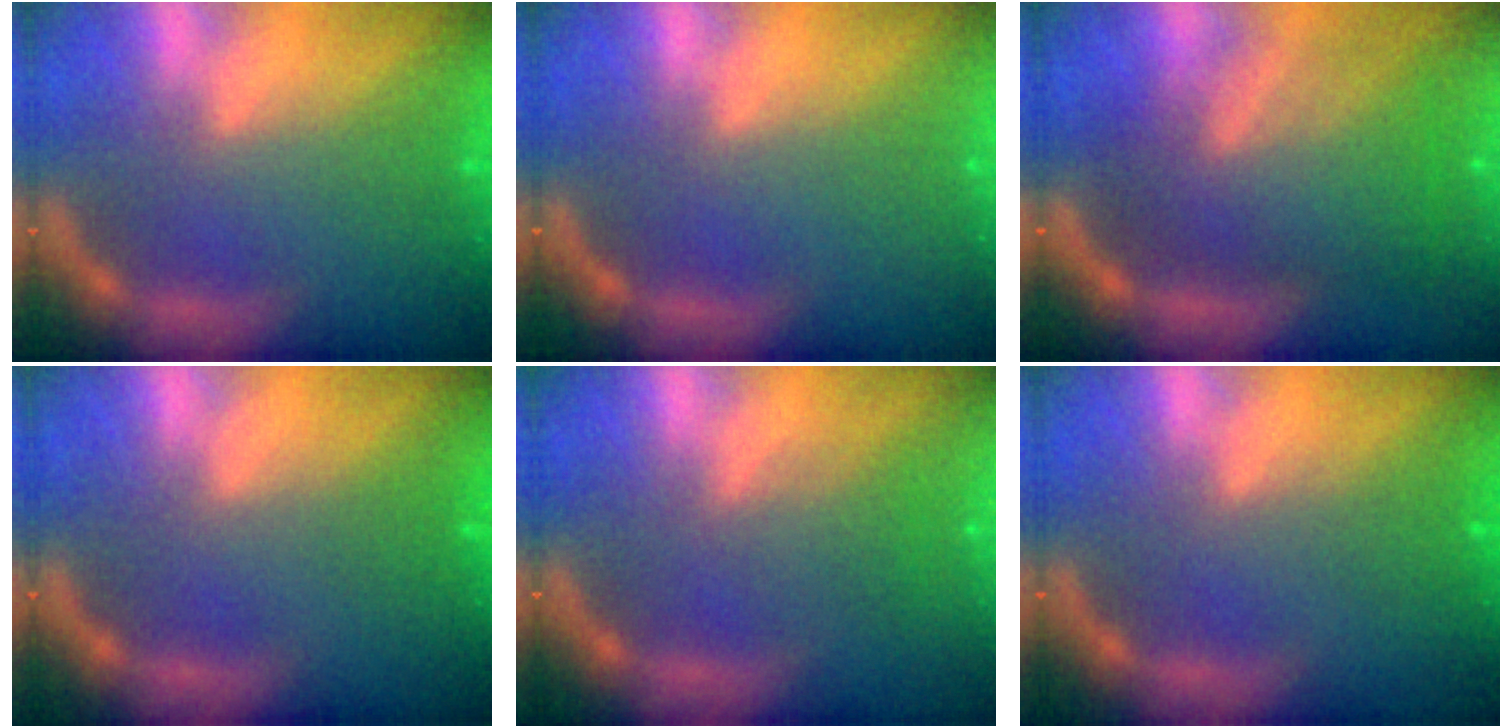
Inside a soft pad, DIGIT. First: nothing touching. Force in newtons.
{"total": 0.0}
{"total": 9.0}
{"total": 1.0}
{"total": 2.0}
{"total": 1.5}